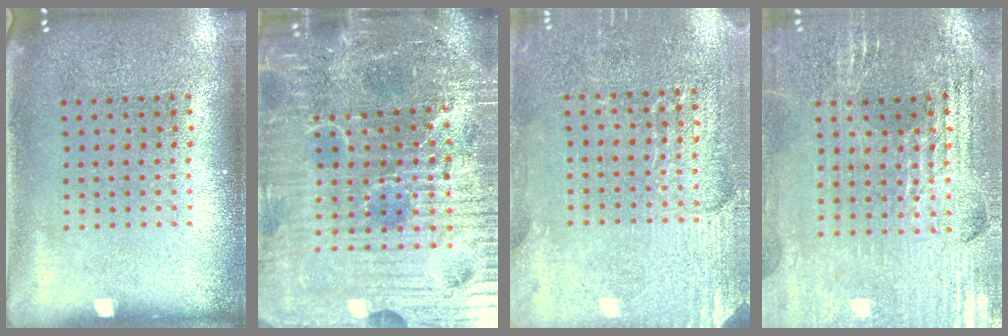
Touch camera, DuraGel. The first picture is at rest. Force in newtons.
{"total": 7.3, "press": 6.6, "slide": 3.1}
{"total": 2.9, "press": 2.8, "slide": 0.6}
{"total": 2.8, "press": 2.8, "slide": 0.4}